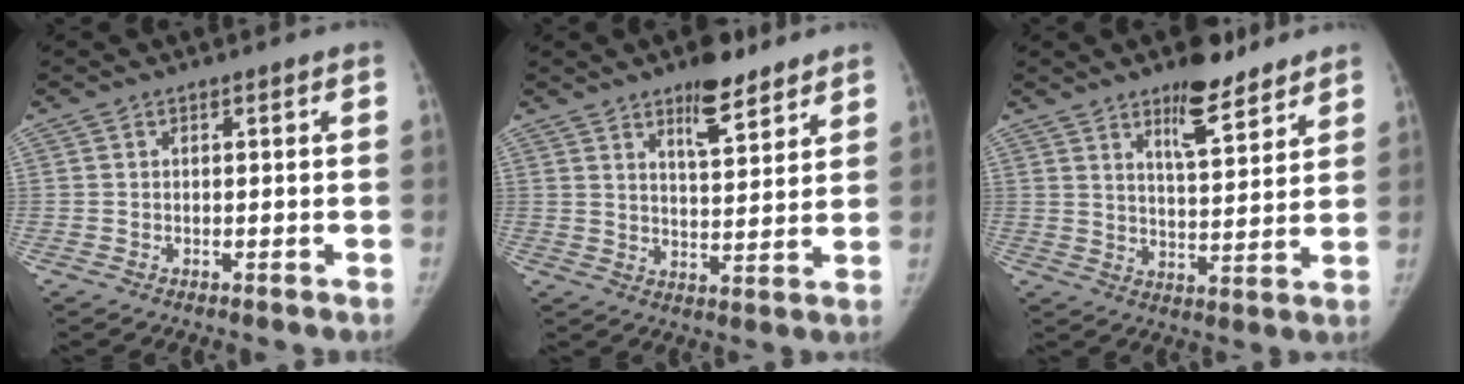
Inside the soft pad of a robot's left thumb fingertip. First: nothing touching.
{"total": 8.8, "force": [6.1, 3.2, 5.5], "torque": [-0.060, -0.041, 0.094]}
{"total": 9.9, "force": [6.9, 3.4, 6.2], "torque": [-0.071, -0.048, 0.108]}